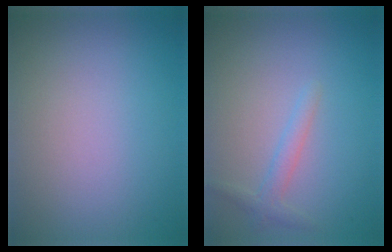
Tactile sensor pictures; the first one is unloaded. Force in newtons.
{"total": 1.5, "press": 1.5, "slide": 0.1}